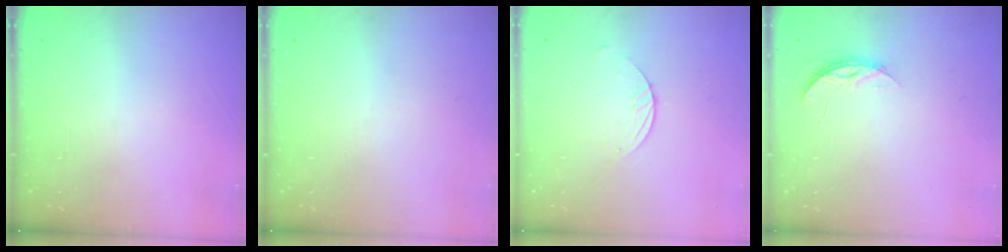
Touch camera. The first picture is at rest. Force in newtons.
{"total": 0.0}
{"total": 1.8, "press": 1.8, "slide": 0.1}
{"total": 4.5, "press": 4.5, "slide": 0.4}